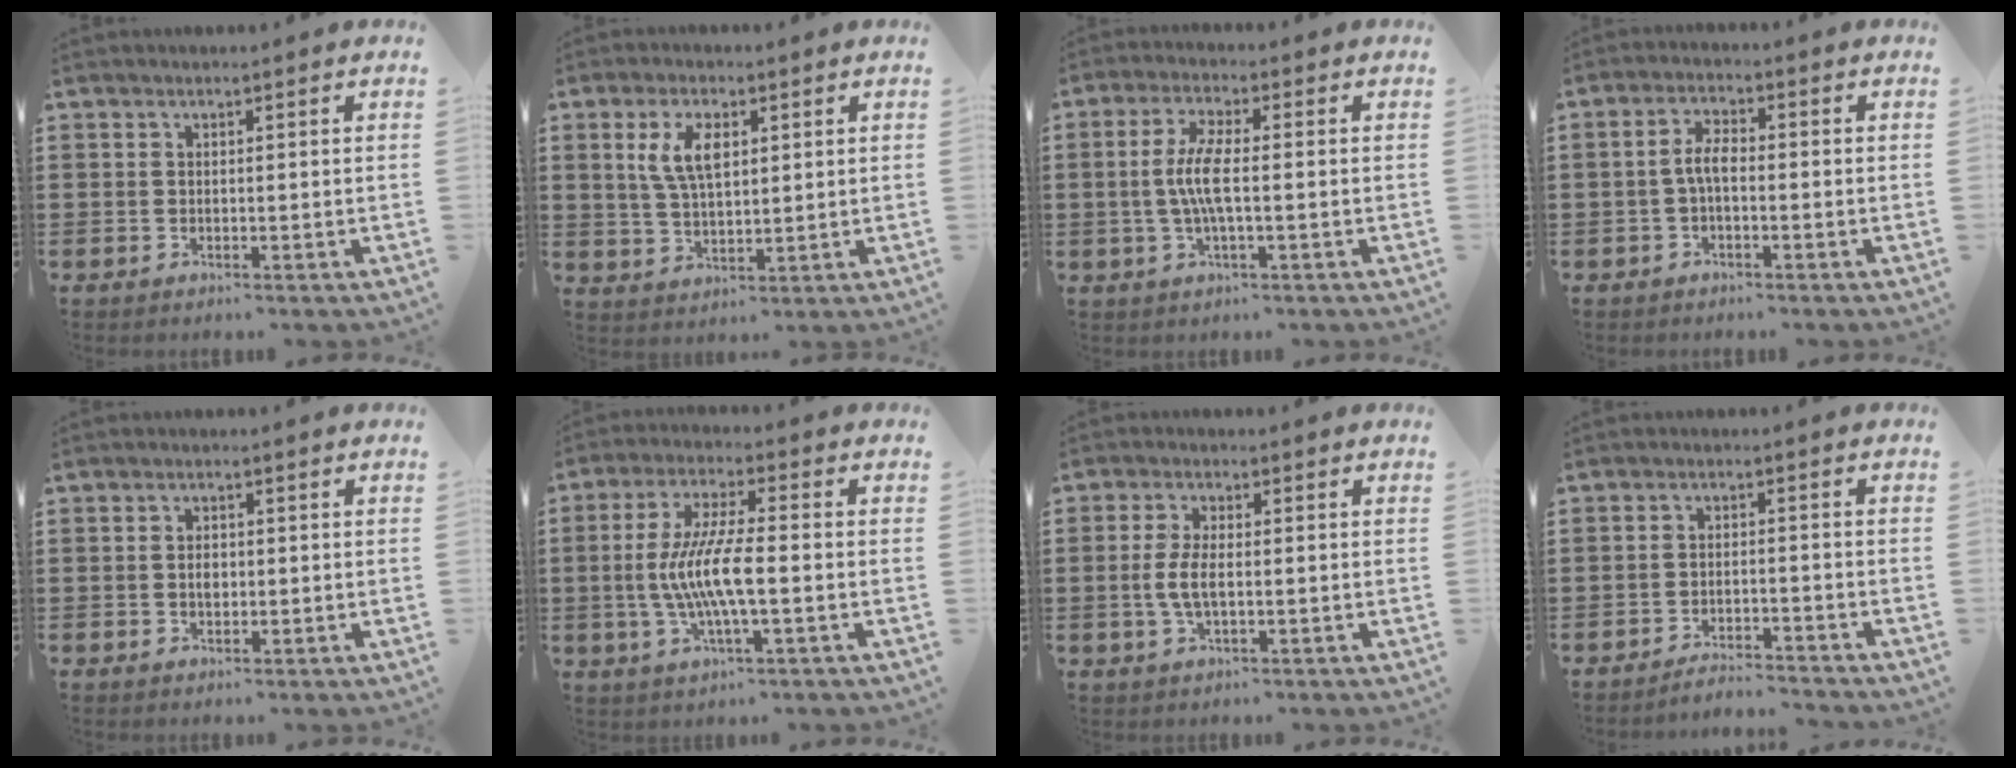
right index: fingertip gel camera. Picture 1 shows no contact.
{"total": 6.2, "force": [2.2, 2.9, 5.0], "torque": [-0.107, 0.012, 0.038]}
{"total": 6.0, "force": [-0.6, 1.4, 5.8], "torque": [-0.125, -0.004, -0.019]}
{"total": 3.4, "force": [-0.6, 1.1, 3.1], "torque": [-0.070, 0.001, -0.016]}
{"total": 1.9, "force": [-0.1, 1.2, 1.5], "torque": [-0.031, 0.005, -0.003]}
{"total": 8.7, "force": [-1.4, 1.6, 8.4], "torque": [-0.177, -0.010, -0.032]}
{"total": 4.3, "force": [-0.5, 1.7, 3.9], "torque": [-0.093, -0.005, -0.016]}
{"total": 2.8, "force": [-2.8, -0.2, 0.2], "torque": [-0.005, 0.002, -0.057]}